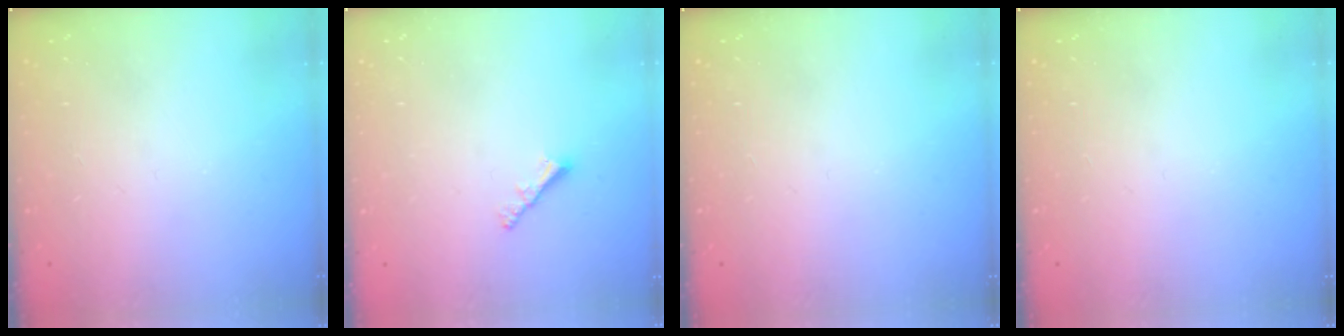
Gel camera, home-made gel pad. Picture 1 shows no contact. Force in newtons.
{"total": 1.9, "press": 1.8, "slide": 0.5}
{"total": 0.0}
{"total": 0.0}